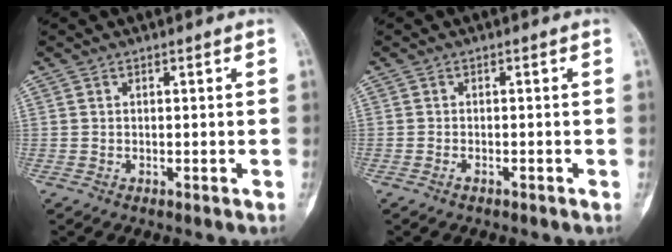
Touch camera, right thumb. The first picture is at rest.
{"total": 0.6, "force": [-0.4, 0.2, 0.4], "torque": [-0.010, 0.004, -0.006]}